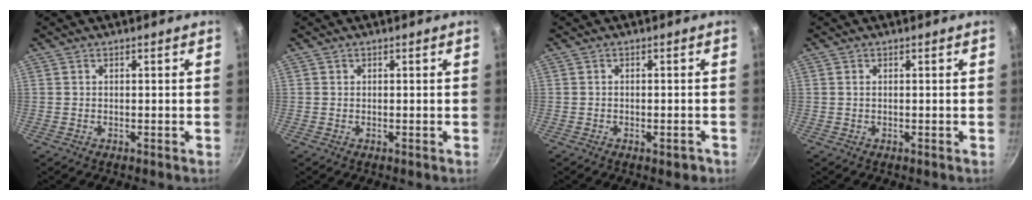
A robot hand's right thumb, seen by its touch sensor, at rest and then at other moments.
{"total": 0.0}
{"total": 1.7, "force": [-1.0, 0.7, 1.2], "torque": [-0.013, 0.008, -0.010]}
{"total": 0.0}